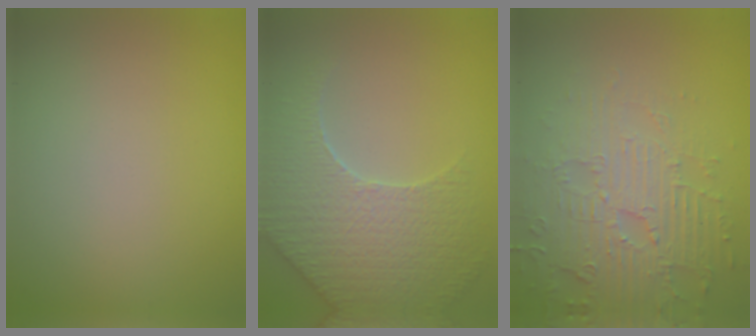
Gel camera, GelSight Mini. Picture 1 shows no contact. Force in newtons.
{"total": 6.6, "press": 5.4, "slide": 3.8}
{"total": 4.5, "press": 4.4, "slide": 0.6}